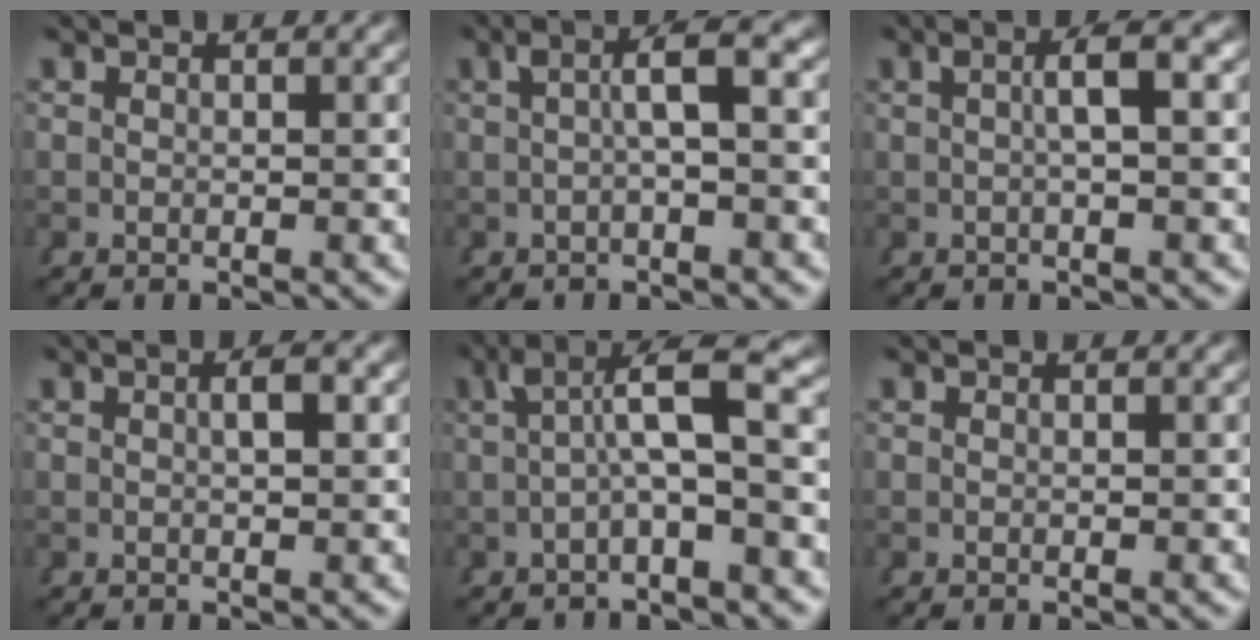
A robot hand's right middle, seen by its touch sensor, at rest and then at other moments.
{"total": 3.8, "force": [0.6, 0.2, 3.7], "torque": [-0.054, 0.015, 0.007]}
{"total": 2.9, "force": [0.4, -0.1, 2.9], "torque": [-0.040, 0.009, 0.006]}
{"total": 1.7, "force": [0.2, 0.1, 1.7], "torque": [-0.016, 0.004, 0.003]}
{"total": 6.1, "force": [1.1, 1.3, 5.8], "torque": [-0.080, 0.022, 0.013]}
{"total": 0.0}